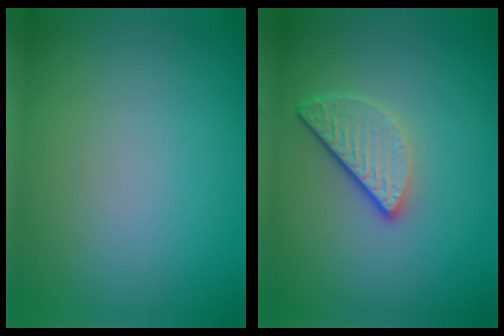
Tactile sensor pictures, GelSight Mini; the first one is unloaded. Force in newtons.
{"total": 3.2, "press": 2.6, "slide": 1.9}